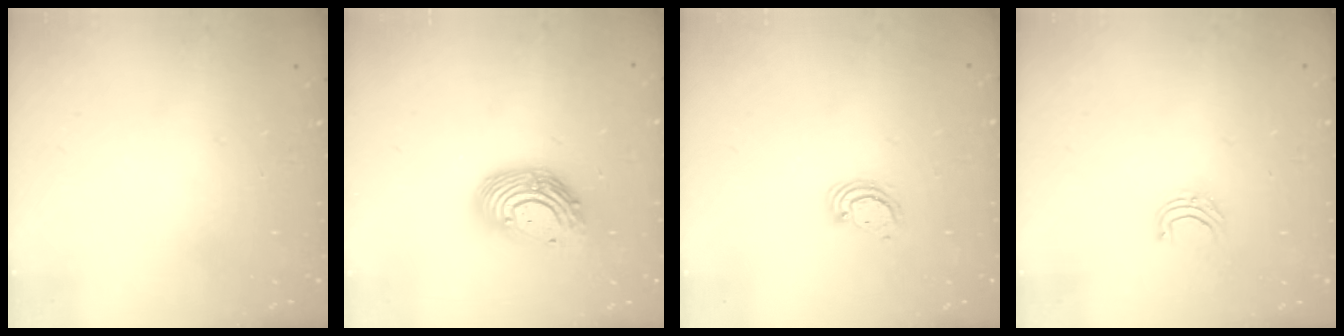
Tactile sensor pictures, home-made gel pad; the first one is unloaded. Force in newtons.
{"total": 13.2, "press": 13.1, "slide": 1.3}
{"total": 2.9, "press": 2.9, "slide": 0.3}
{"total": 4.8, "press": 4.8, "slide": 0.3}